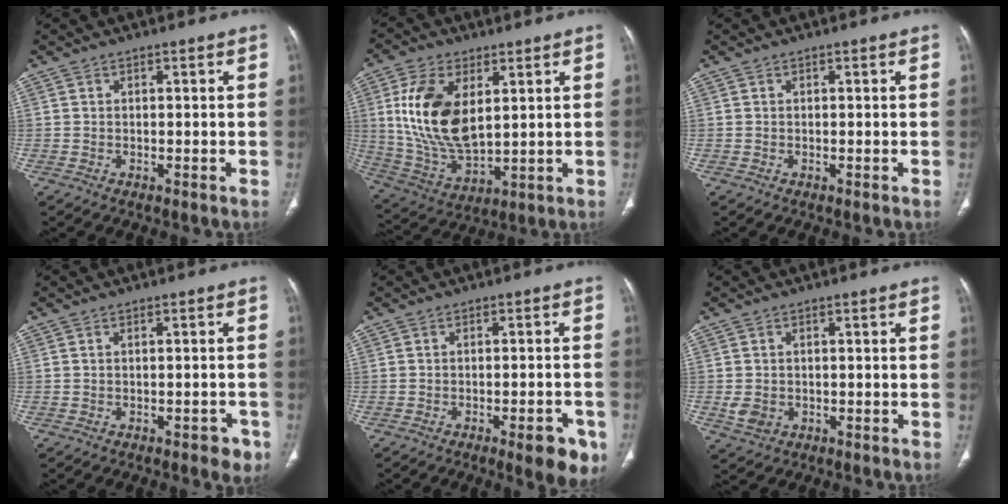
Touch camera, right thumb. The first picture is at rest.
{"total": 16.4, "force": [4.0, 8.9, 13.2], "torque": [-0.254, -0.020, 0.088]}
{"total": 0.0}
{"total": 3.2, "force": [-1.8, 1.5, 2.2], "torque": [-0.015, 0.007, -0.020]}
{"total": 7.6, "force": [-4.0, 2.3, 6.1], "torque": [-0.059, 0.008, -0.046]}
{"total": 3.3, "force": [-0.6, 2.6, 1.9], "torque": [-0.033, -0.001, -0.004]}